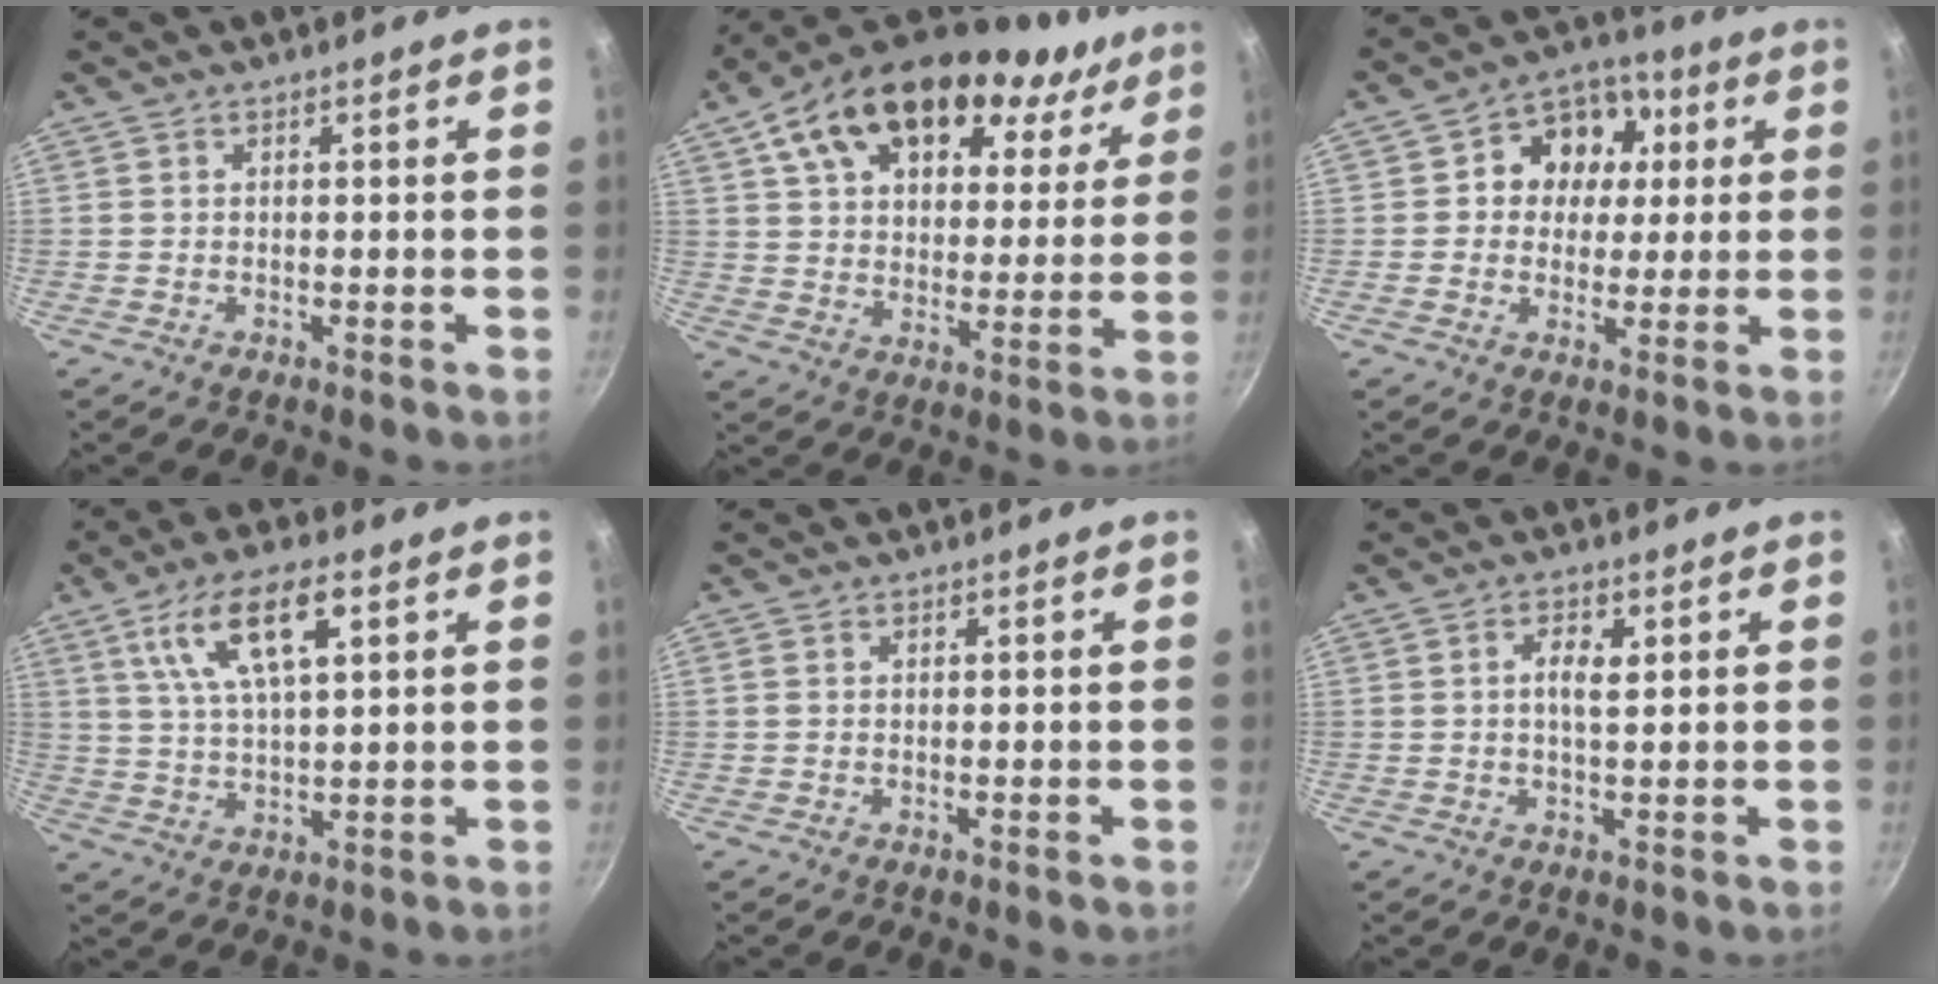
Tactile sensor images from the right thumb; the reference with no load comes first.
{"total": 24.9, "force": [14.2, 14.3, 14.6], "torque": [-0.243, -0.001, 0.231]}
{"total": 10.9, "force": [2.1, 9.4, 5.2], "torque": [-0.038, 0.009, 0.016]}
{"total": 11.8, "force": [4.9, 4.1, 9.9], "torque": [-0.175, -0.004, 0.092]}
{"total": 0.8, "force": [0.3, 0.6, 0.5], "torque": [-0.011, 0.002, 0.005]}
{"total": 3.0, "force": [0.8, 1.2, 2.7], "torque": [-0.045, 0.000, 0.013]}